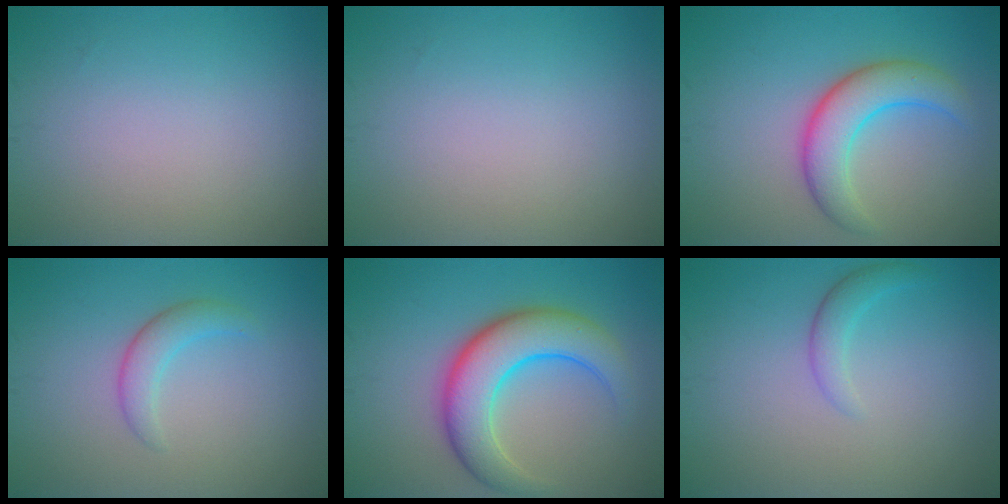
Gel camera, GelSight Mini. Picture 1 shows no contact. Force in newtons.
{"total": 0.0}
{"total": 5.0, "press": 5.0, "slide": 0.1}
{"total": 2.2, "press": 2.2, "slide": 0.2}
{"total": 7.5, "press": 7.5, "slide": 0.1}
{"total": 1.7, "press": 1.7, "slide": 0.1}